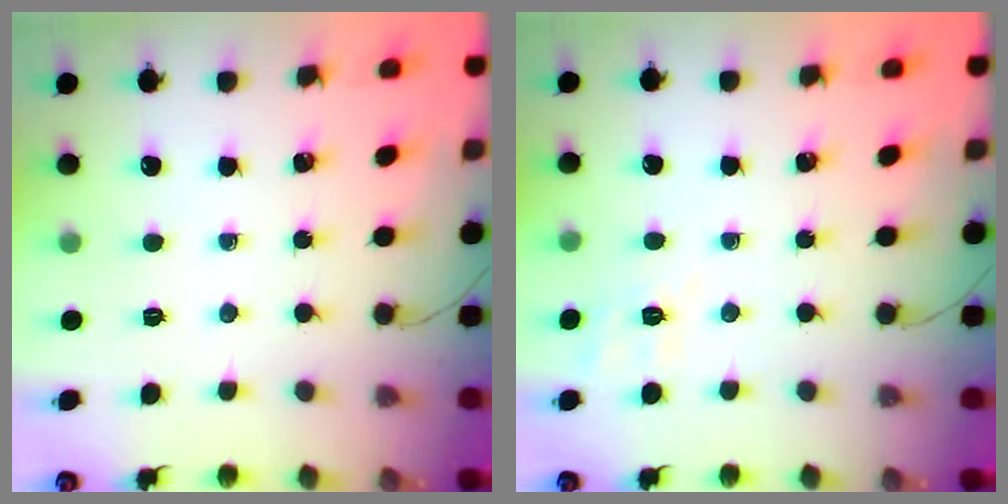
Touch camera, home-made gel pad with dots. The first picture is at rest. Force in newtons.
{"total": 2.0, "press": 0.1, "slide": 2.0}